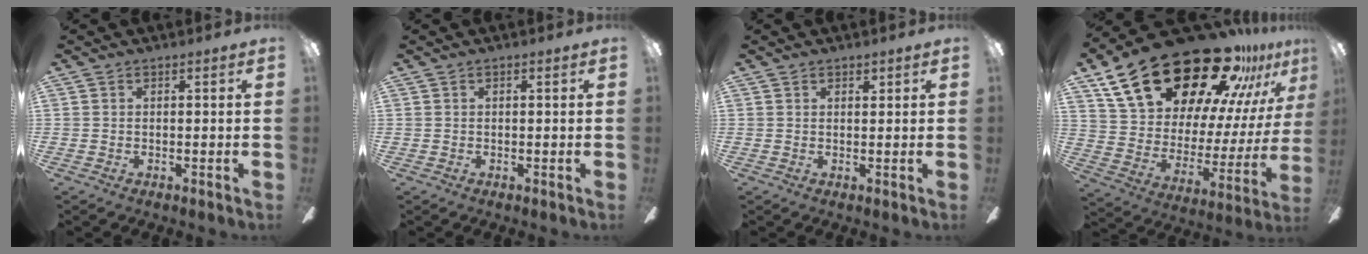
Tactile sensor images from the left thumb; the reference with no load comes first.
{"total": 0.0}
{"total": 1.2, "force": [1.0, 0.6, 0.2], "torque": [0.003, -0.003, 0.018]}
{"total": 32.2, "force": [22.0, 14.7, 18.4], "torque": [-0.300, -0.129, 0.400]}